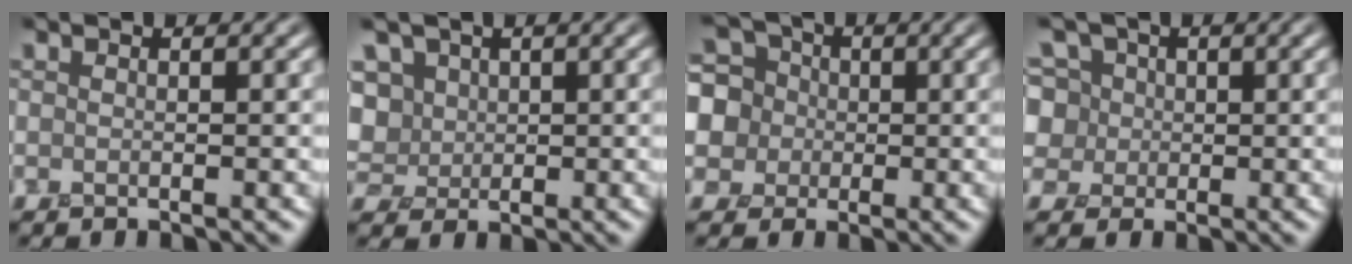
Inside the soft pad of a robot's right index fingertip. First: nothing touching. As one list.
[{"total": 6.9, "force": [3.0, 5.5, 3.0], "torque": [-0.068, 0.030, 0.042]}, {"total": 7.7, "force": [0.9, 7.3, 2.2], "torque": [-0.060, 0.046, -0.012]}, {"total": 7.7, "force": [3.1, 6.5, 2.7], "torque": [-0.052, 0.045, 0.023]}]